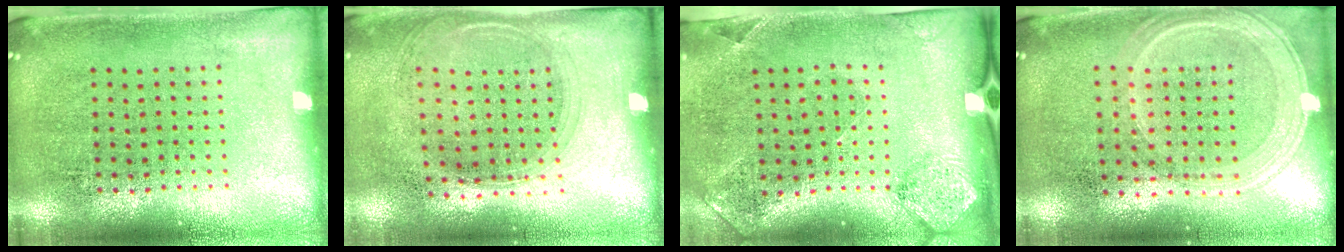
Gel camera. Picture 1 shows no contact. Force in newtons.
{"total": 1.3, "press": 1.1, "slide": 0.7}
{"total": 1.7, "press": 1.3, "slide": 1.2}
{"total": 1.2, "press": 1.2, "slide": 0.3}